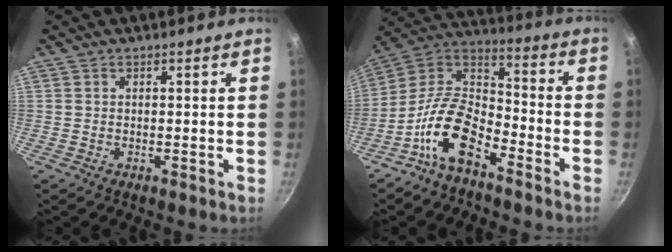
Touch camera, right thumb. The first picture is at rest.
{"total": 14.6, "force": [-8.3, 7.3, 9.5], "torque": [-0.168, 0.079, -0.182]}